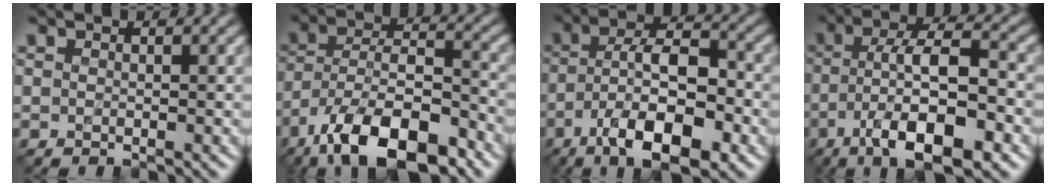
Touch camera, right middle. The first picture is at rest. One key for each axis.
{"total": 12.8, "fx": -8.3, "fy": 5.3, "fz": 8.3, "tx": -0.150, "ty": 0.001, "tz": -0.152}
{"total": 10.5, "fx": -4.8, "fy": 4.0, "fz": 8.5, "tx": -0.147, "ty": 0.006, "tz": -0.084}
{"total": 10.5, "fx": -3.9, "fy": 3.4, "fz": 9.2, "tx": -0.158, "ty": 0.007, "tz": -0.066}